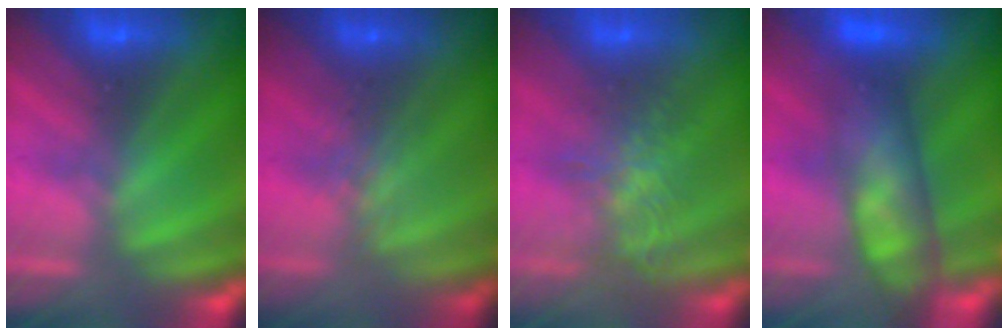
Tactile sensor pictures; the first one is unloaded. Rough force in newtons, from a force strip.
{"total": 2.6}
{"total": 4.8}
{"total": 10.5}